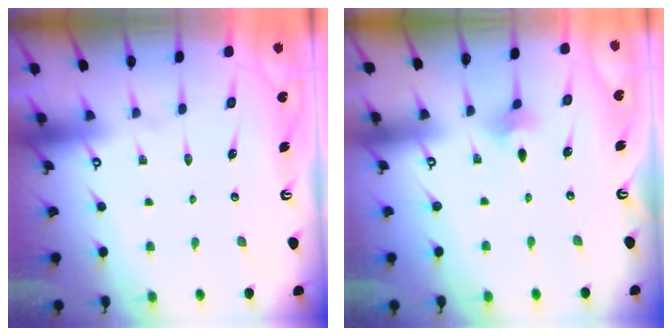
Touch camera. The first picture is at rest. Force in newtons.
{"total": 2.8, "press": 2.7, "slide": 0.6}